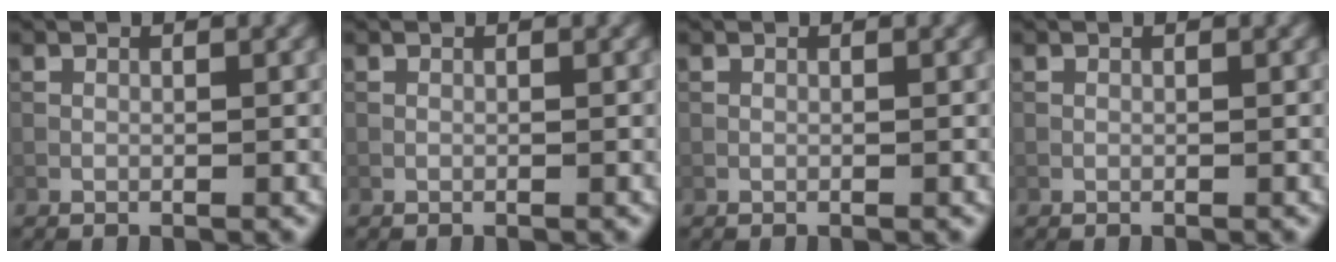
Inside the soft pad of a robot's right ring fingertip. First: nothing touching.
{"total": 0.0}
{"total": 0.0}
{"total": 0.0}